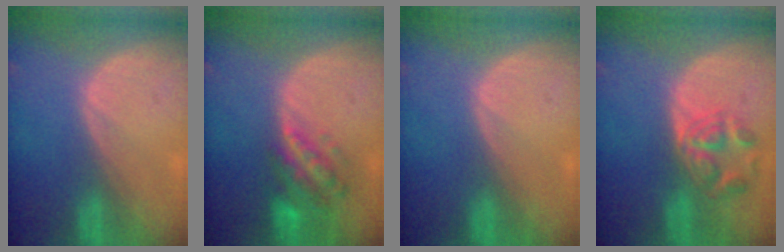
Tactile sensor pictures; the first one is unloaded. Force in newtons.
{"total": 6.2, "press": 6.0, "slide": 1.5}
{"total": 0.0}
{"total": 5.4, "press": 5.2, "slide": 1.5}